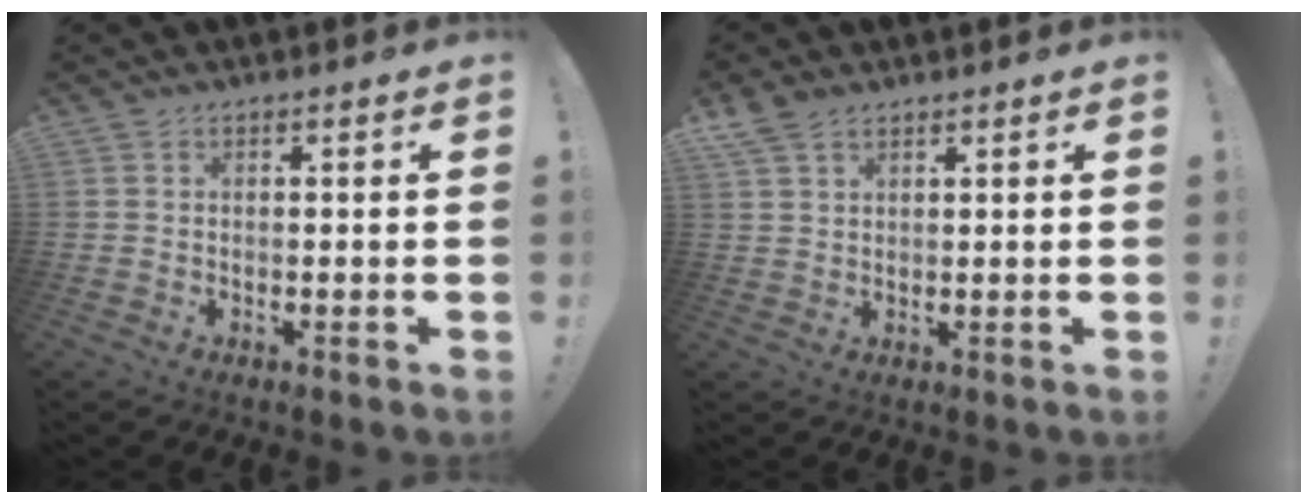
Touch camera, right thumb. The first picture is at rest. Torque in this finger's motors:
{"motor_torque": [0.03, 0.02, 0.14, 0.08, 0.15]}